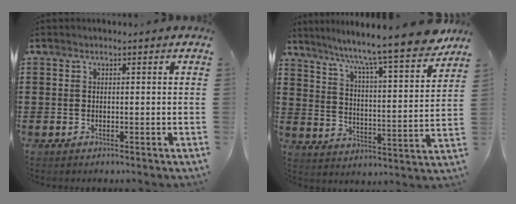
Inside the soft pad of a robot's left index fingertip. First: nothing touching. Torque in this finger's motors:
{"motor_torque": [2.13, 0.01, 0.93, 0.21]}